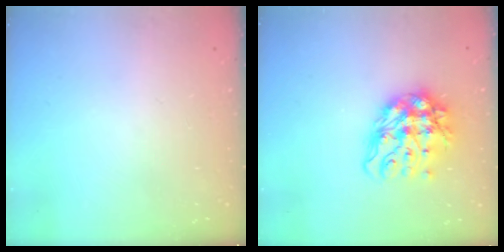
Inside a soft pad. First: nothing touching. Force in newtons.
{"total": 14.3, "press": 14.2, "slide": 1.4}